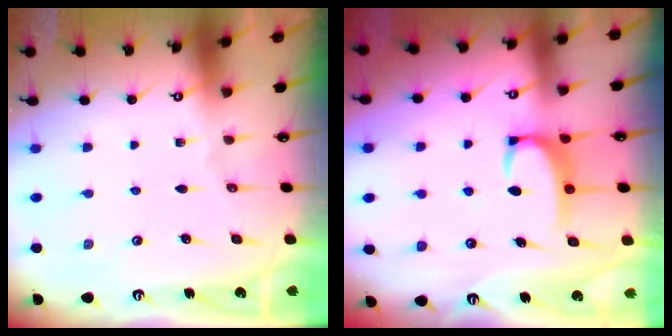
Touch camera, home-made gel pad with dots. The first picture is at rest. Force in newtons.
{"total": 3.1, "press": 3.1, "slide": 0.3}